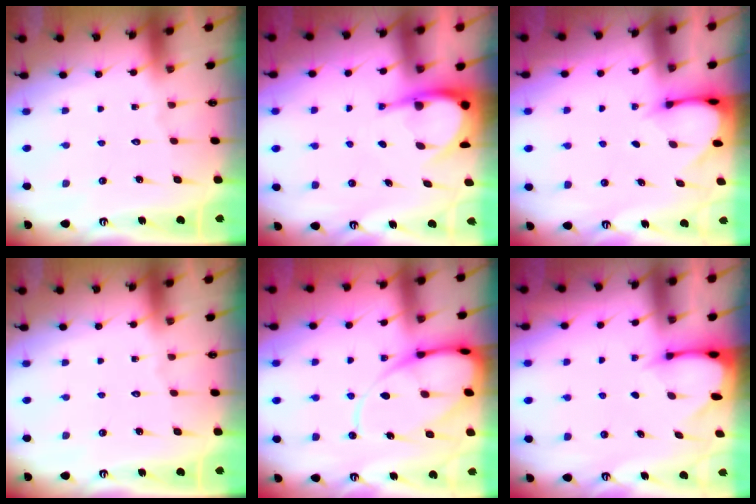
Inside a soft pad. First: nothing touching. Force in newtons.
{"total": 6.4, "press": 6.4, "slide": 0.5}
{"total": 2.8, "press": 2.8, "slide": 0.3}
{"total": 0.0}
{"total": 12.9, "press": 12.9, "slide": 1.2}
{"total": 2.6, "press": 2.5, "slide": 0.3}